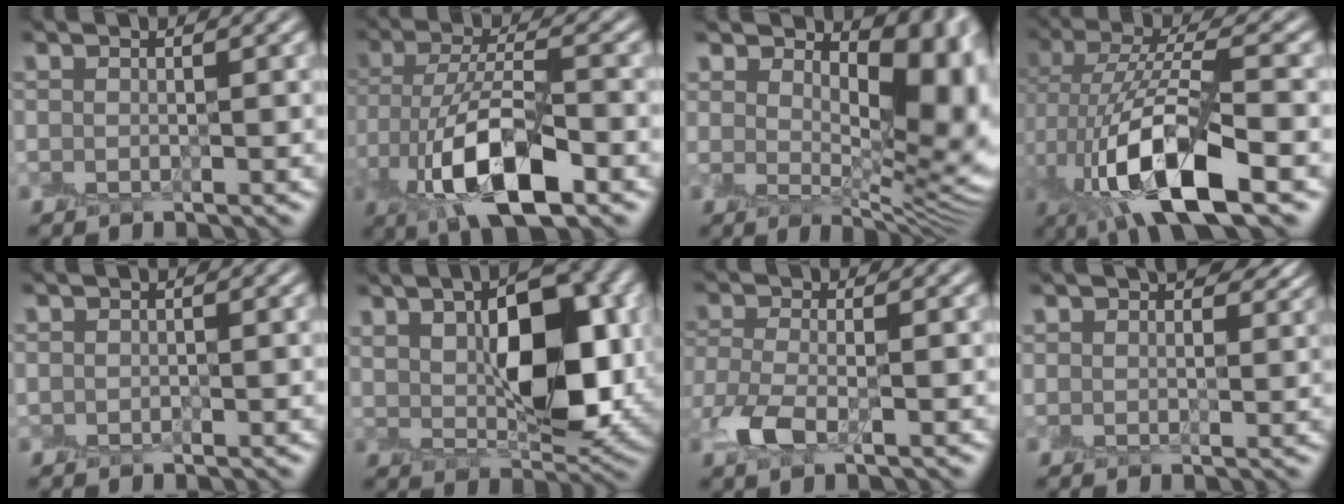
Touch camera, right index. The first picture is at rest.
{"total": 9.7, "force": [-3.8, 4.2, 7.9], "torque": [-0.153, -0.001, -0.068]}
{"total": 9.3, "force": [3.4, 4.5, 7.3], "torque": [-0.089, -0.004, 0.060]}
{"total": 10.5, "force": [-2.5, 4.1, 9.4], "torque": [-0.178, 0.011, -0.046]}
{"total": 0.0}
{"total": 9.9, "force": [2.2, 5.0, 8.3], "torque": [-0.116, 0.008, 0.041]}
{"total": 2.9, "force": [-1.3, 1.3, 2.3], "torque": [-0.061, -0.002, -0.028]}
{"total": 5.6, "force": [4.0, 2.7, 2.9], "torque": [-0.035, 0.014, 0.052]}